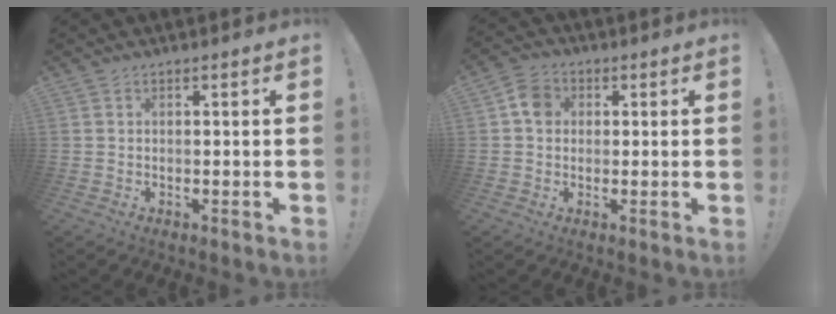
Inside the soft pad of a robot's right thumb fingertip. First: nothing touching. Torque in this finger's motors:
{"motor_torque": [0.57, 0.82, 0.64, -0.28, -0.01]}